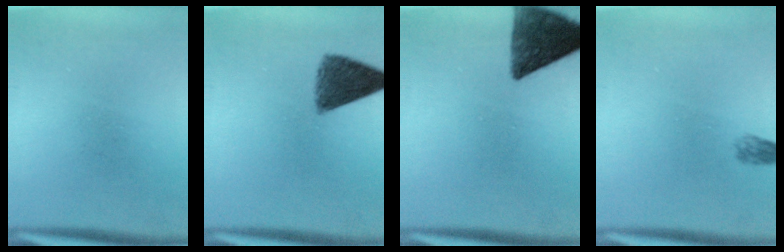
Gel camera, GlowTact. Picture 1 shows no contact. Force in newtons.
{"total": 7.8}
{"total": 11.1}
{"total": 1.5}